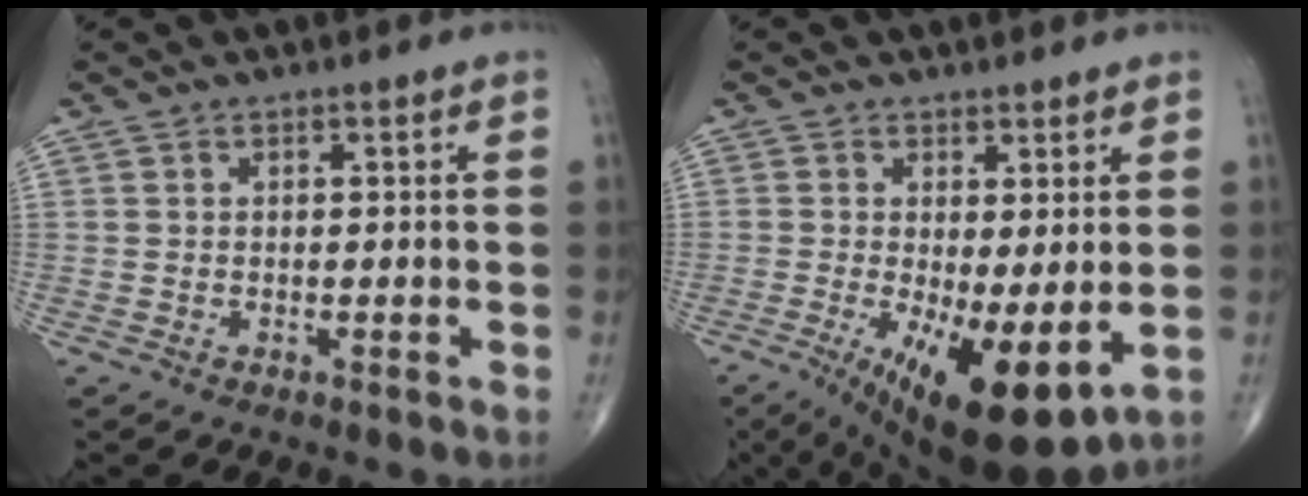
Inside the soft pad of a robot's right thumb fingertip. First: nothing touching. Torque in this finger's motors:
{"motor_torque": [-0.24, 1.01, 0.26, -0.15, 0.34]}